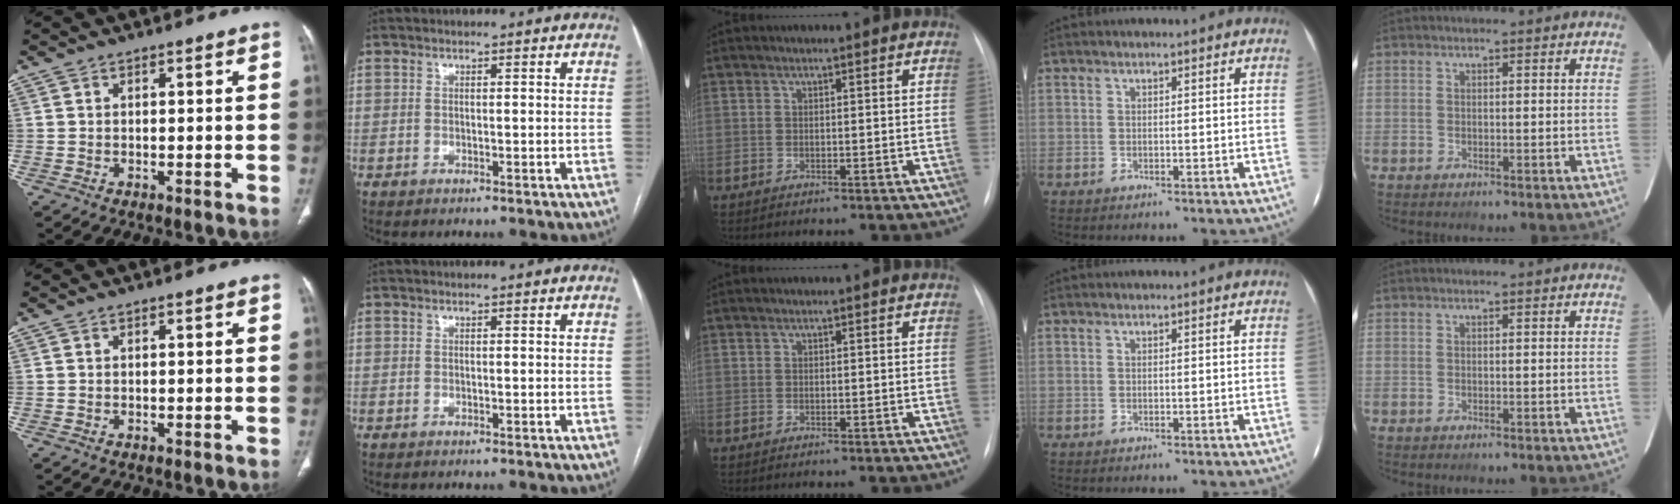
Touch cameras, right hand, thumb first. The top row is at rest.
{}